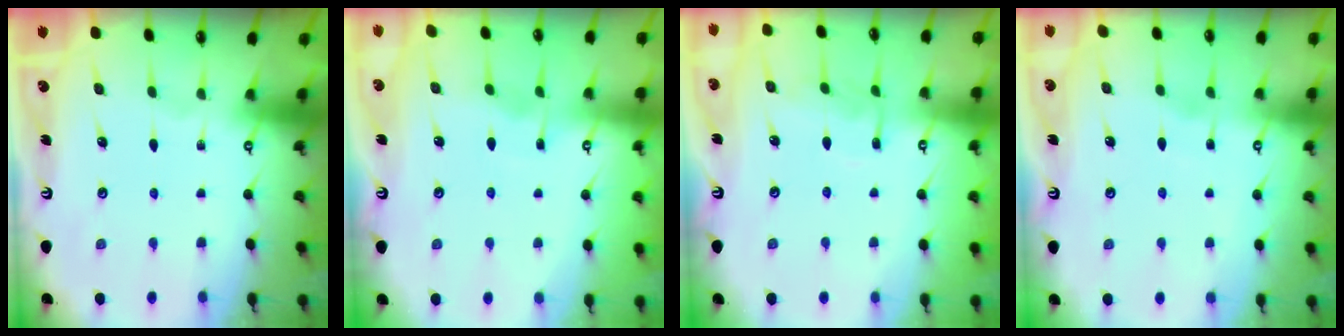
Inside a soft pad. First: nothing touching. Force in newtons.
{"total": 2.6, "press": 2.6, "slide": 0.2}
{"total": 8.1, "press": 8.0, "slide": 0.6}
{"total": 2.6, "press": 2.5, "slide": 0.2}